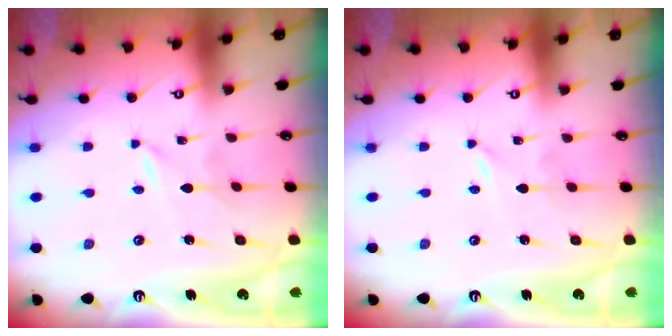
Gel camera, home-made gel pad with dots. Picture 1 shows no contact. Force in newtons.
{"total": 0.0}